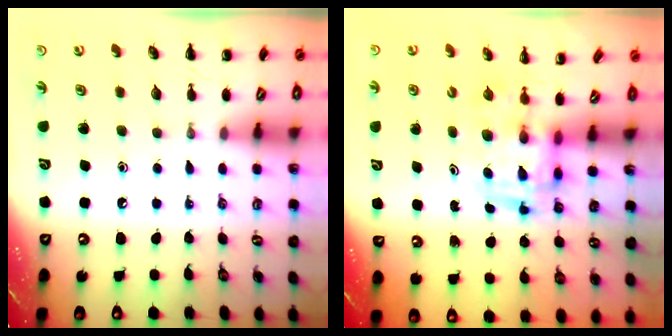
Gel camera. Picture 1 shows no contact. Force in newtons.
{"total": 3.0, "press": 3.0, "slide": 0.5}